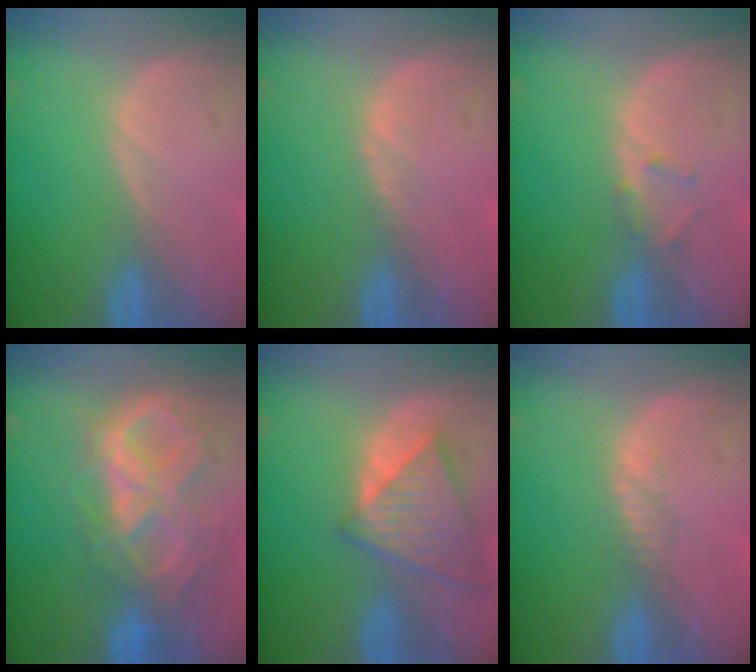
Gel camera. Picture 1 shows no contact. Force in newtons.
{"total": 0.7, "press": 0.6, "slide": 0.3}
{"total": 1.3, "press": 1.3, "slide": 0.4}
{"total": 10.4, "press": 8.9, "slide": 5.5}
{"total": 8.0, "press": 7.2, "slide": 3.5}
{"total": 1.1, "press": 0.9, "slide": 0.7}